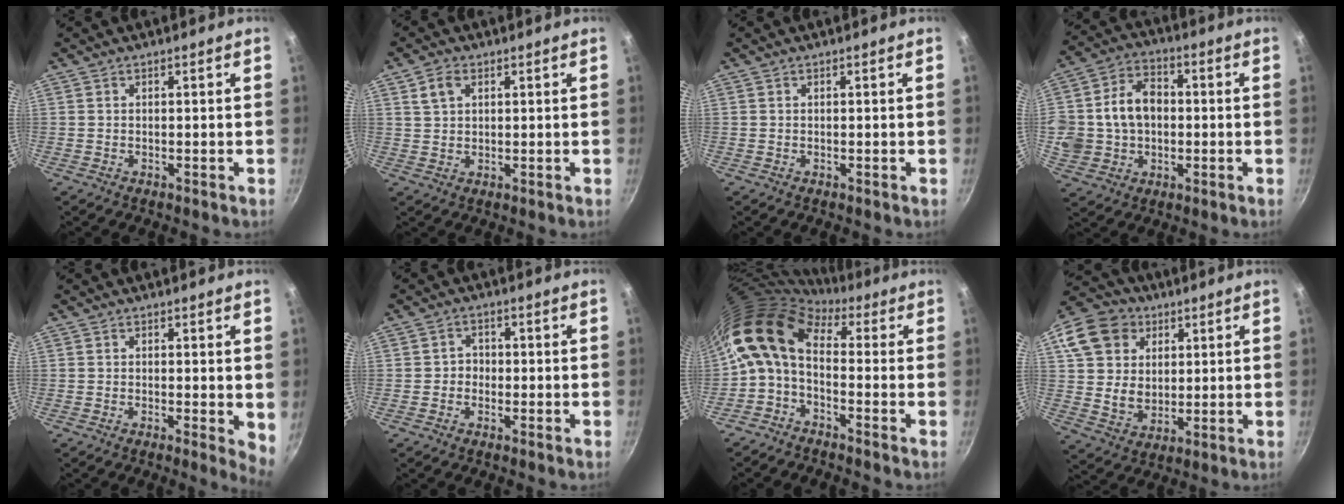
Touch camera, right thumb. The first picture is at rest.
{"total": 4.0, "force": [1.7, 2.7, 2.4], "torque": [-0.035, 0.000, 0.033]}
{"total": 0.0}
{"total": 14.3, "force": [0.8, 11.4, 8.6], "torque": [-0.147, 0.023, 0.014]}
{"total": 3.6, "force": [0.2, 1.0, 3.5], "torque": [-0.038, -0.009, 0.000]}
{"total": 2.5, "force": [-0.6, 2.3, 0.9], "torque": [0.006, 0.009, -0.014]}
{"total": 11.0, "force": [0.3, 6.7, 8.8], "torque": [-0.169, 0.027, -0.017]}
{"total": 16.3, "force": [6.2, 13.1, 7.7], "torque": [-0.136, 0.003, 0.112]}